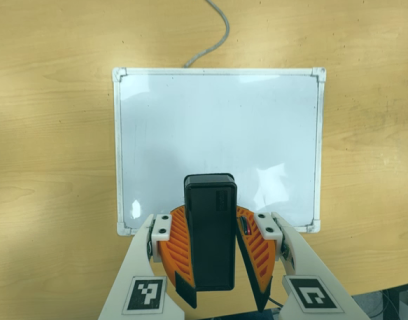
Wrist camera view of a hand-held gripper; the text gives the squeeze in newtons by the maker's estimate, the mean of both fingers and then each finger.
{"total": 8.9, "left": 8.9, "right": 8.8}